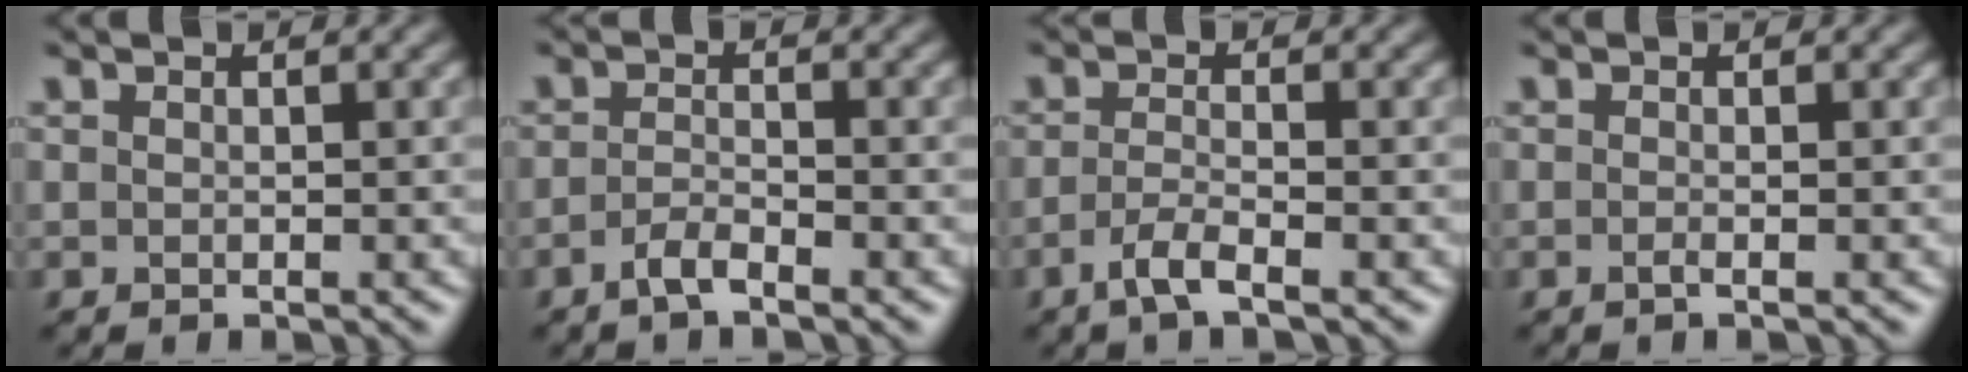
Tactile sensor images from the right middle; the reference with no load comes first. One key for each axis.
{"total": 1.8, "fx": -1.2, "fy": 0.4, "fz": 1.2, "tx": -0.026, "ty": 0.003, "tz": -0.028}
{"total": 2.4, "fx": -1.4, "fy": 0.5, "fz": 1.9, "tx": -0.040, "ty": -0.001, "tz": -0.036}
{"total": 0.7, "fx": -0.3, "fy": 0.2, "fz": 0.6, "tx": -0.012, "ty": -0.005, "tz": -0.007}